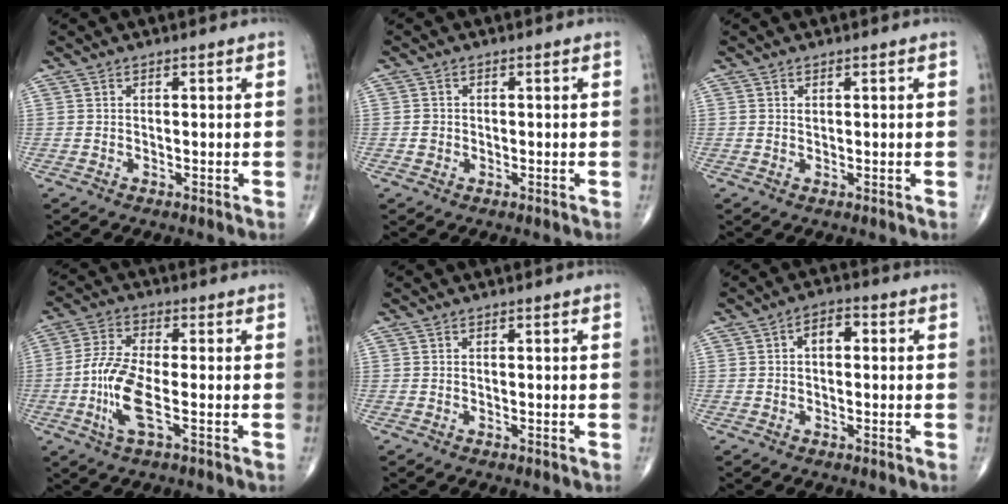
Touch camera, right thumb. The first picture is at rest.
{"total": 1.5, "force": [-0.3, 1.4, 0.5], "torque": [-0.002, 0.004, -0.003]}
{"total": 0.6, "force": [0.2, 0.4, 0.3], "torque": [-0.005, 0.000, 0.005]}
{"total": 9.5, "force": [-2.3, 2.8, 8.8], "torque": [-0.201, 0.004, -0.051]}
{"total": 0.0}
{"total": 4.2, "force": [0.5, 2.5, 3.3], "torque": [-0.044, 0.015, 0.001]}